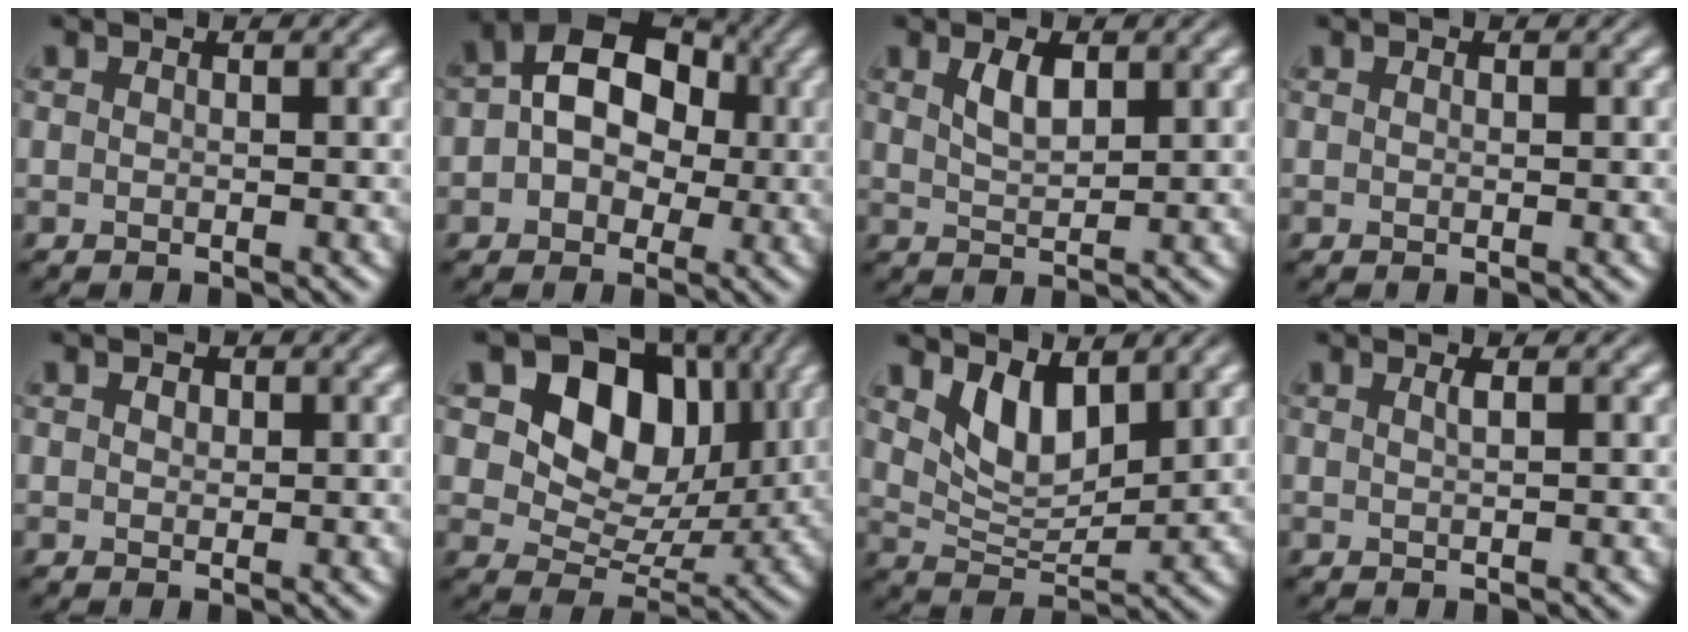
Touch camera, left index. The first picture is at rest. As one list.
[{"total": 9.6, "force": [1.2, 7.0, 6.4], "torque": [-0.083, 0.041, -0.009]}, {"total": 2.5, "force": [1.3, 1.1, 1.8], "torque": [-0.039, -0.001, 0.027]}, {"total": 0.0}, {"total": 0.9, "force": [0.4, 0.7, 0.4], "torque": [-0.008, -0.001, 0.005]}, {"total": 12.0, "force": [4.4, 8.3, 7.4], "torque": [-0.123, 0.008, 0.063]}, {"total": 4.6, "force": [2.7, 2.2, 2.9], "torque": [-0.064, -0.013, 0.050]}, {"total": 0.9, "force": [0.4, 0.3, 0.8], "torque": [-0.009, 0.003, 0.004]}]